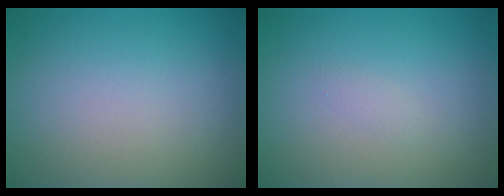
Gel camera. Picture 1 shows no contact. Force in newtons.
{"total": 0.5, "press": 0.5, "slide": 0.0}